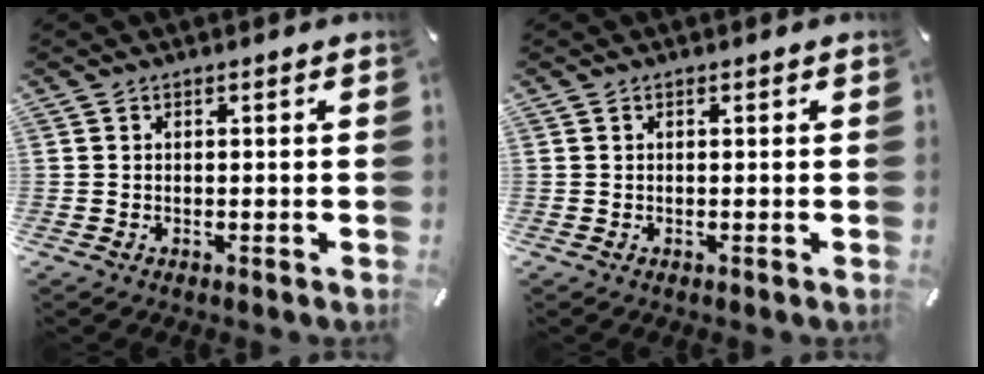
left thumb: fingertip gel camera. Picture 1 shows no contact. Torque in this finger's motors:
{"motor_torque": [-0.14, -0.22, -0.07, 0.05, -0.03]}